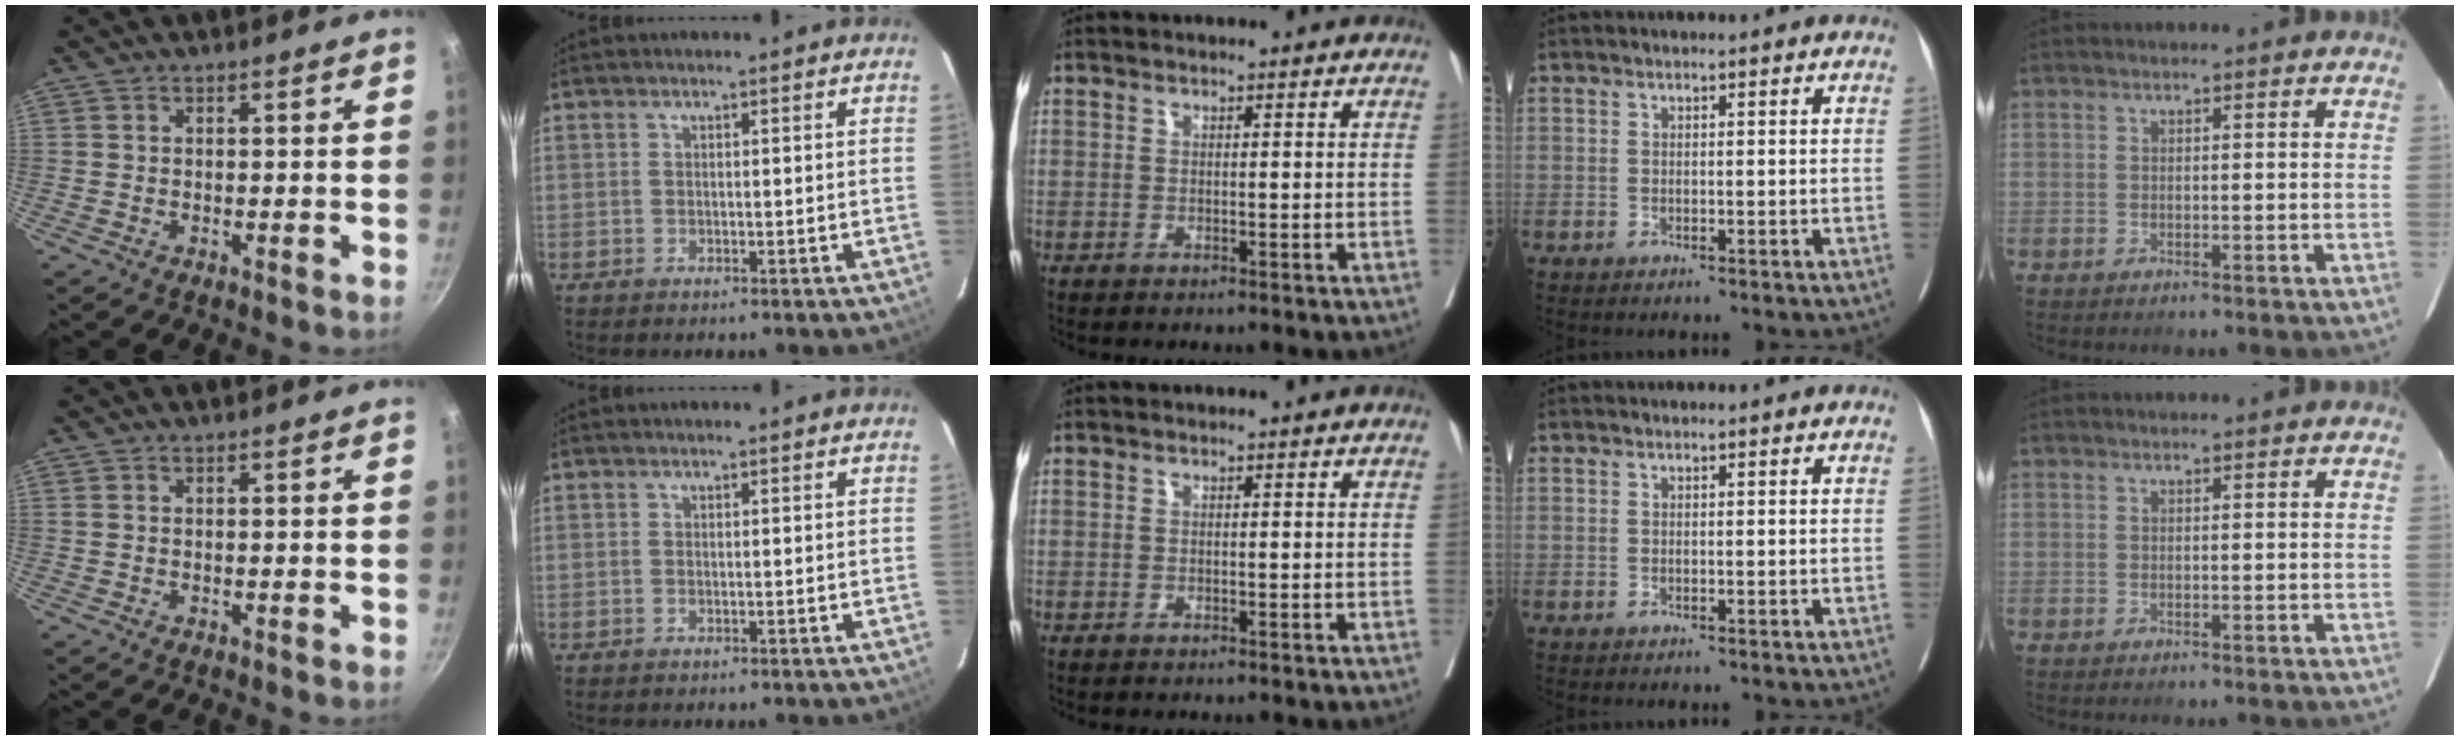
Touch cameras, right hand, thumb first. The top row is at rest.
{}